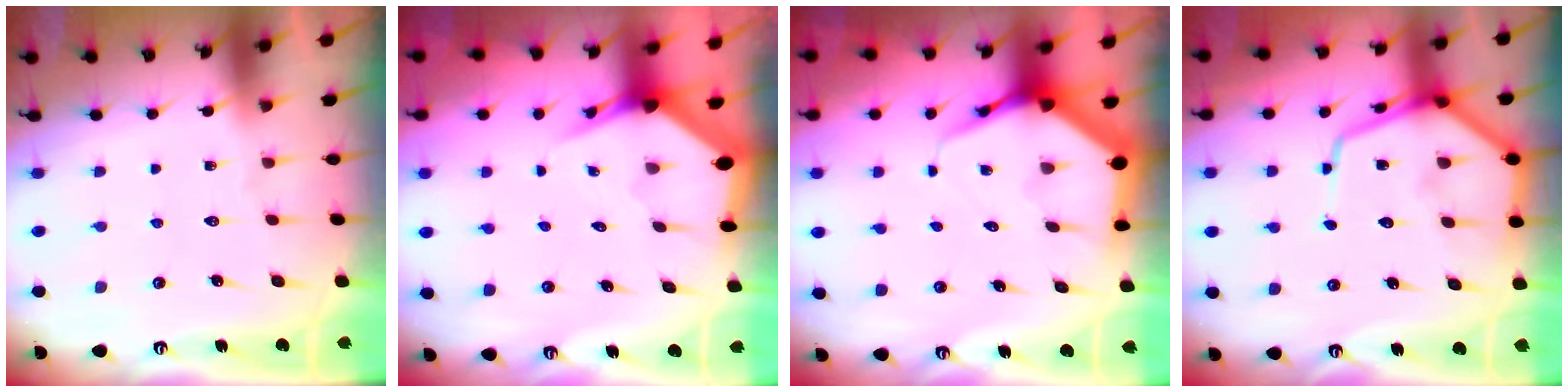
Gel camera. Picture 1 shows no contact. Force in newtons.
{"total": 3.5, "press": 3.5, "slide": 0.4}
{"total": 6.3, "press": 6.3, "slide": 0.7}
{"total": 12.1, "press": 12.0, "slide": 1.1}